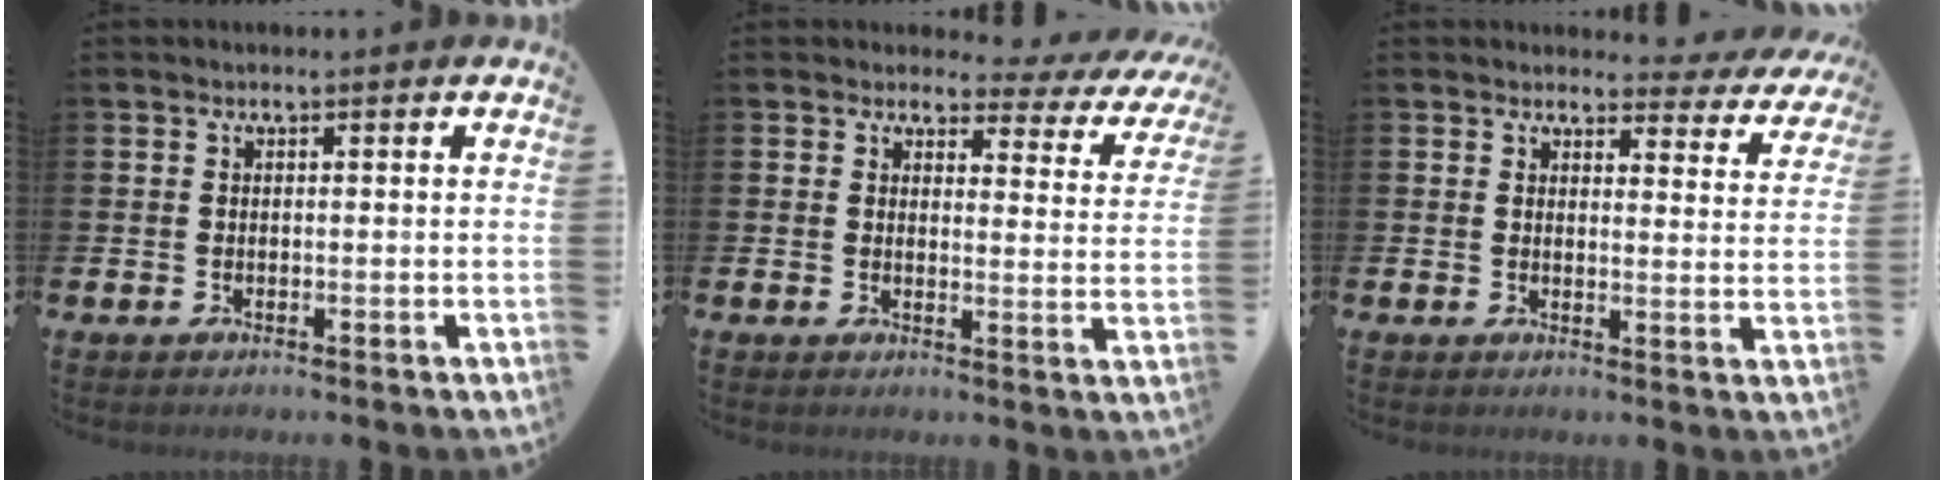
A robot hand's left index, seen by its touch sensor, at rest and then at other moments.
{"total": 2.4, "force": [1.9, 1.4, 0.6], "torque": [-0.016, -0.019, 0.023]}
{"total": 2.9, "force": [2.6, 1.1, 0.4], "torque": [-0.010, -0.019, 0.041]}